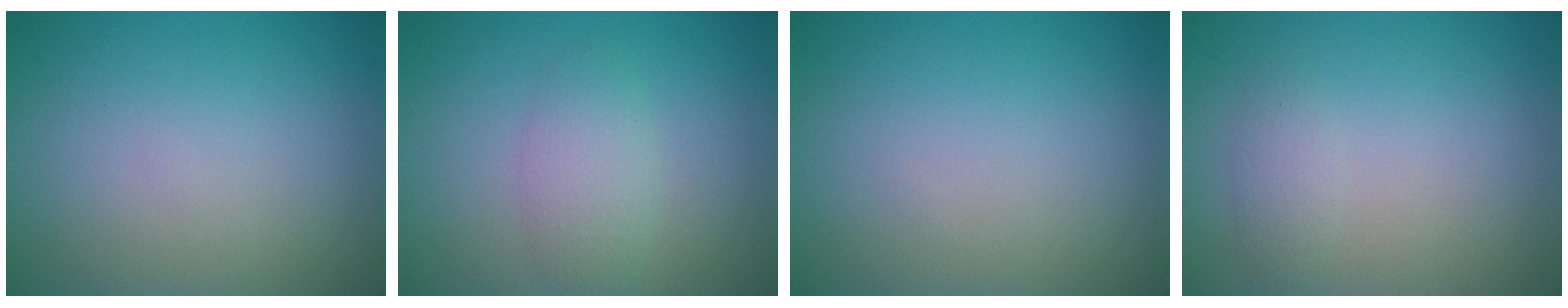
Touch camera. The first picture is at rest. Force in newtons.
{"total": 2.4, "press": 2.4, "slide": 0.1}
{"total": 0.0}
{"total": 1.2, "press": 1.2, "slide": 0.1}